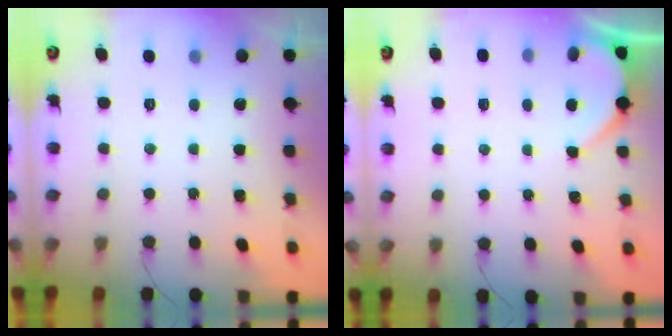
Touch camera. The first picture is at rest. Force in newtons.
{"total": 1.8, "press": 1.8, "slide": 0.3}